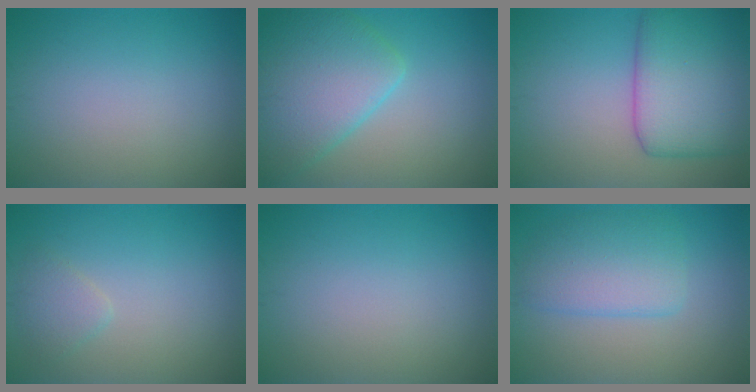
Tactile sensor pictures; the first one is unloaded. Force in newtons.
{"total": 7.2, "press": 7.2, "slide": 0.3}
{"total": 8.3, "press": 8.3, "slide": 0.2}
{"total": 1.5, "press": 1.5, "slide": 0.1}
{"total": 0.0}
{"total": 4.4, "press": 4.4, "slide": 0.2}